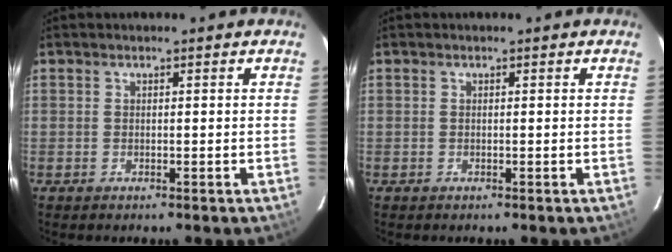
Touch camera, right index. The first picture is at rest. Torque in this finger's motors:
{"motor_torque": [0.02, 0.01, -0.04, 0.00]}